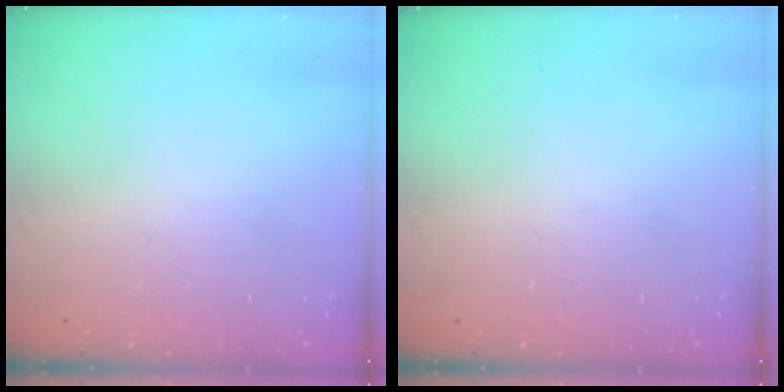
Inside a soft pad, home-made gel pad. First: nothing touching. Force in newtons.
{"total": 0.0}